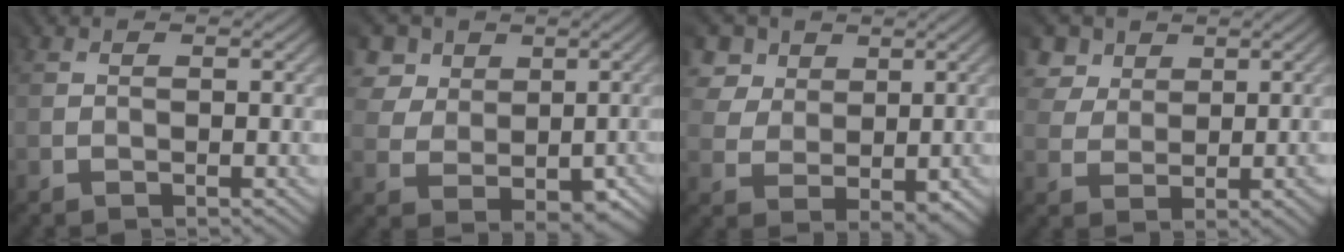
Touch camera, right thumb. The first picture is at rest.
{"total": 6.6, "force": [3.4, 5.5, 1.6], "torque": [-0.083, 0.010, 0.076]}
{"total": 6.1, "force": [3.7, 4.6, 1.4], "torque": [-0.079, 0.009, 0.073]}
{"total": 4.7, "force": [3.3, 3.3, 0.5], "torque": [-0.043, 0.008, 0.066]}